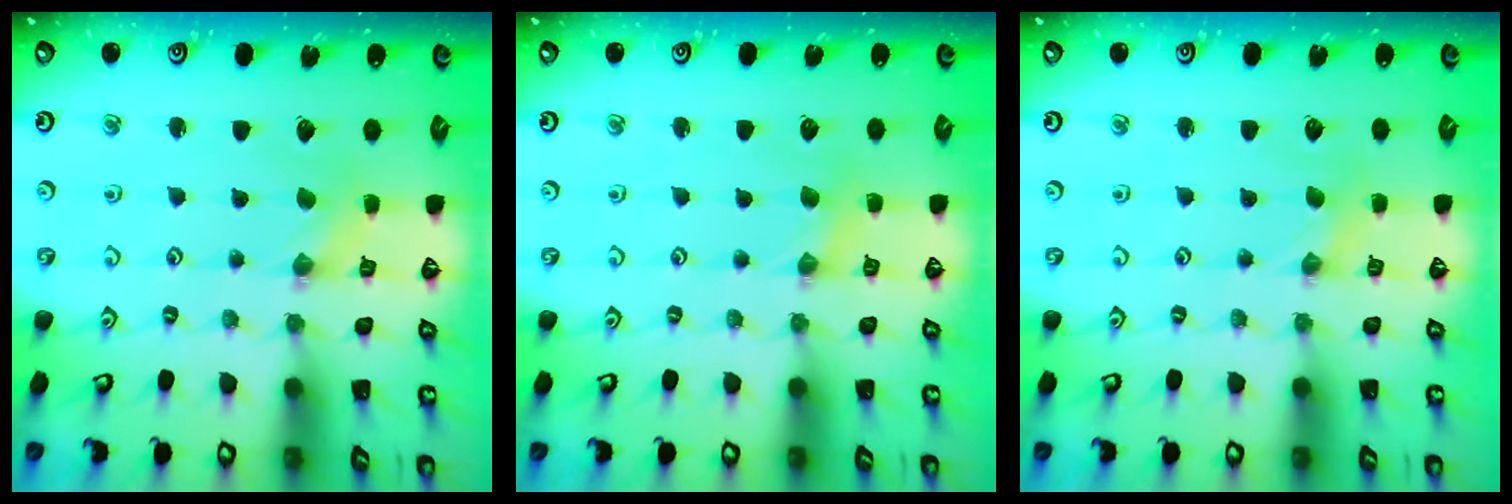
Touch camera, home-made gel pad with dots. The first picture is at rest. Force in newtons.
{"total": 1.3, "press": 1.2, "slide": 0.2}
{"total": 0.0}